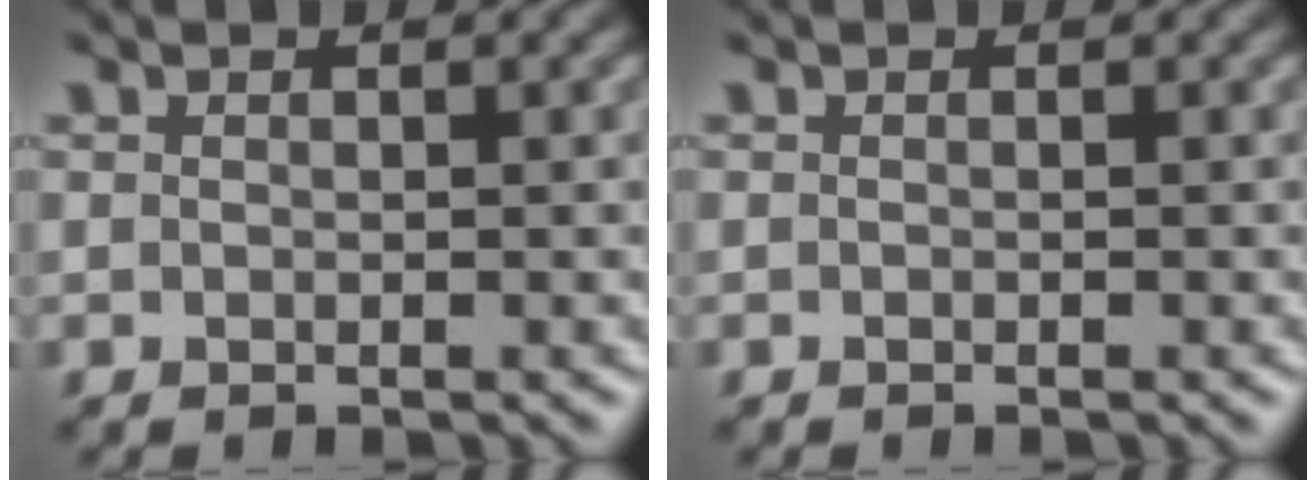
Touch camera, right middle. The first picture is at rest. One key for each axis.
{"total": 0.0}